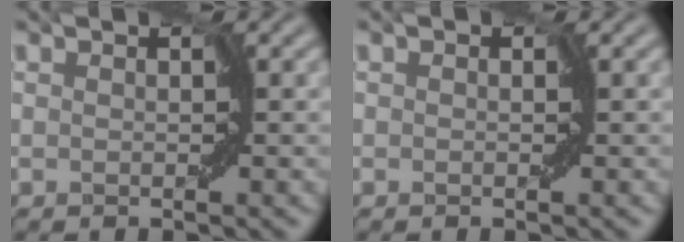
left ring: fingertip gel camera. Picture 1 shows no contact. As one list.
[{"total": 0.0}]